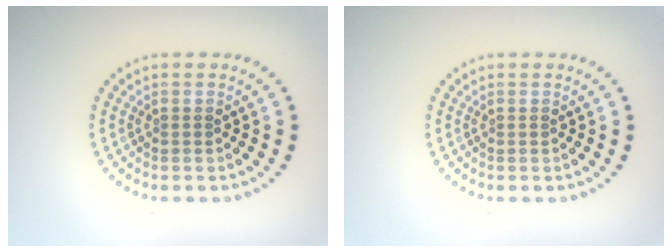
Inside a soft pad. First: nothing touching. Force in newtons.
{"total": 0.0}